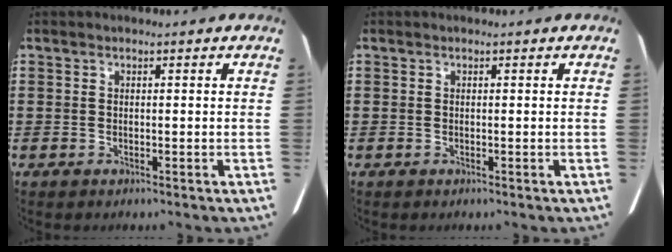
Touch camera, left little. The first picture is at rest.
{"total": 0.0}